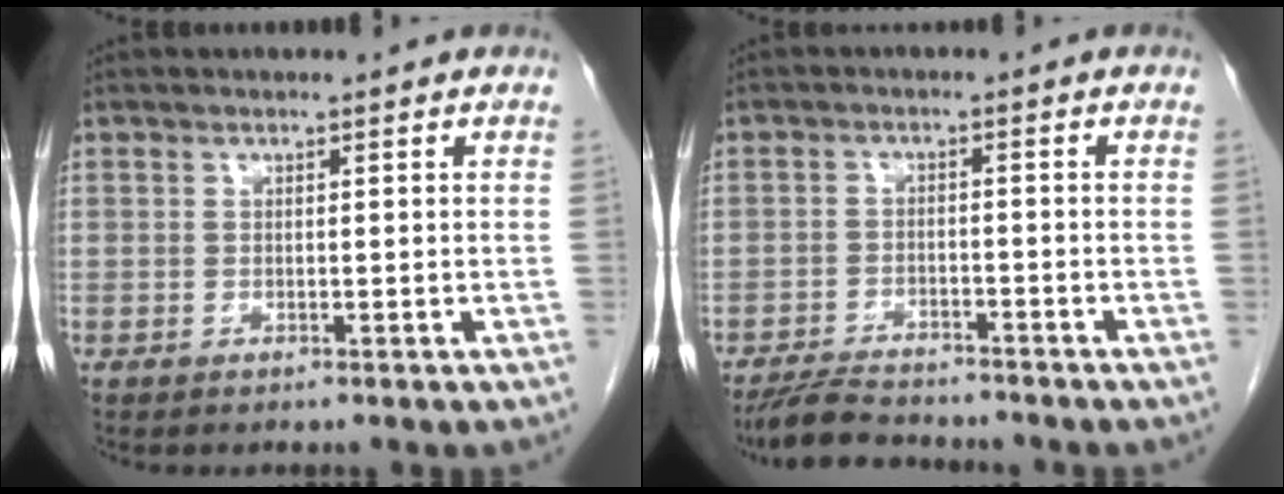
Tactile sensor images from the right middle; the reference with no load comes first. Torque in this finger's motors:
{"motor_torque": [0.32, -0.32, -0.08, 0.01]}